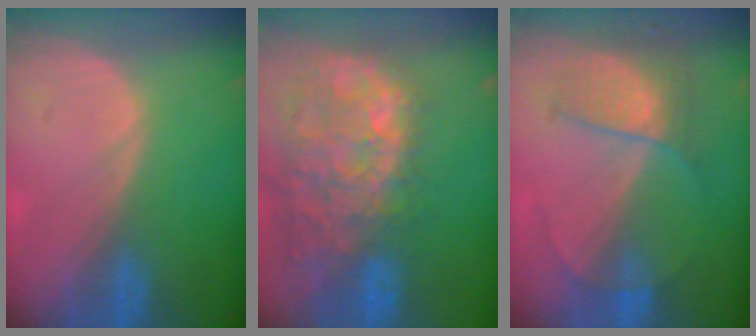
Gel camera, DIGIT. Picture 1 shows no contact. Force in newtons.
{"total": 14.6, "press": 11.8, "slide": 8.7}
{"total": 7.1, "press": 6.1, "slide": 3.6}